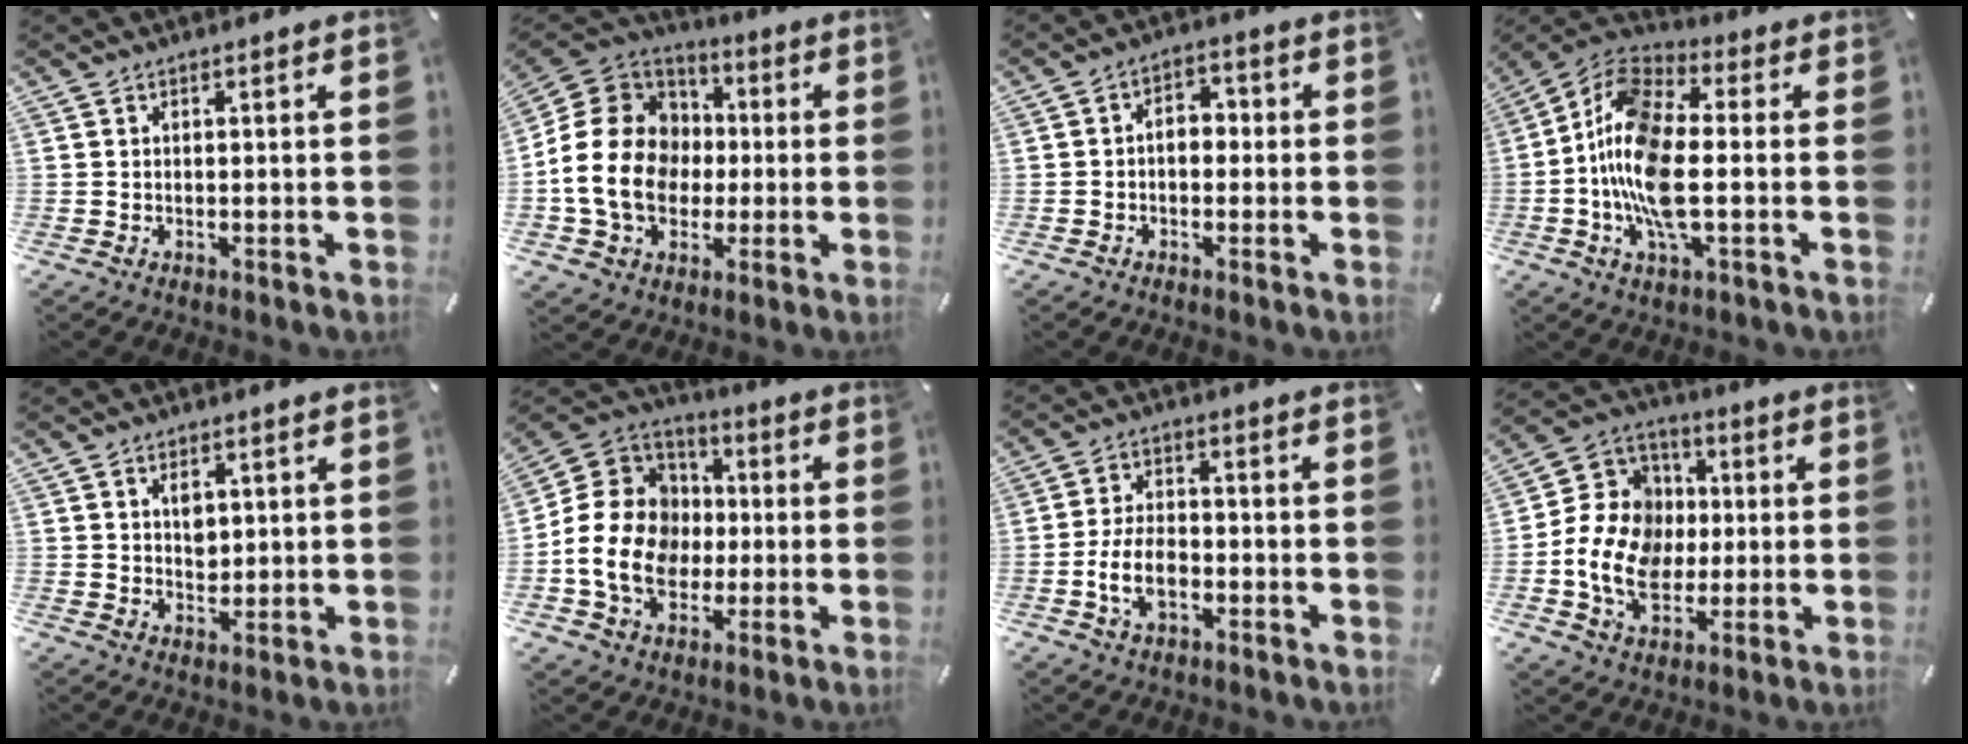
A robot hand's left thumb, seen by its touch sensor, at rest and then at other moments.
{"total": 18.8, "force": [-3.0, 15.9, 9.6], "torque": [-0.202, 0.030, -0.053]}
{"total": 4.9, "force": [-0.8, 3.4, 3.5], "torque": [-0.050, 0.010, -0.020]}
{"total": 15.5, "force": [-2.5, 6.9, 13.7], "torque": [-0.301, -0.004, -0.052]}
{"total": 3.4, "force": [1.2, 2.7, 1.8], "torque": [-0.018, -0.005, 0.016]}
{"total": 17.3, "force": [-3.3, 14.8, 8.3], "torque": [-0.180, 0.026, -0.056]}
{"total": 8.7, "force": [-2.9, 5.2, 6.4], "torque": [-0.143, 0.007, -0.055]}
{"total": 14.9, "force": [-2.0, 12.6, 7.6], "torque": [-0.178, 0.016, -0.029]}